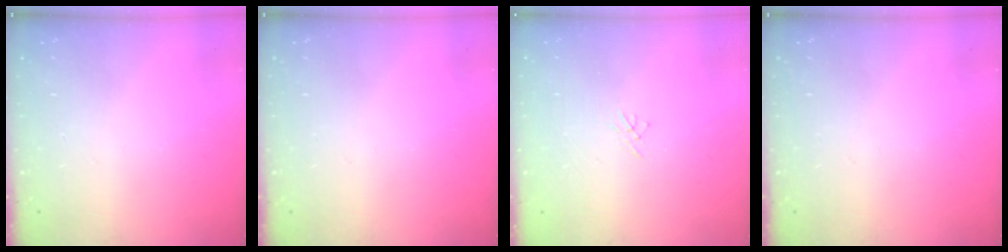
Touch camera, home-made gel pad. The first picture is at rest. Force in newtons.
{"total": 0.0}
{"total": 1.5, "press": 1.4, "slide": 0.4}
{"total": 0.0}